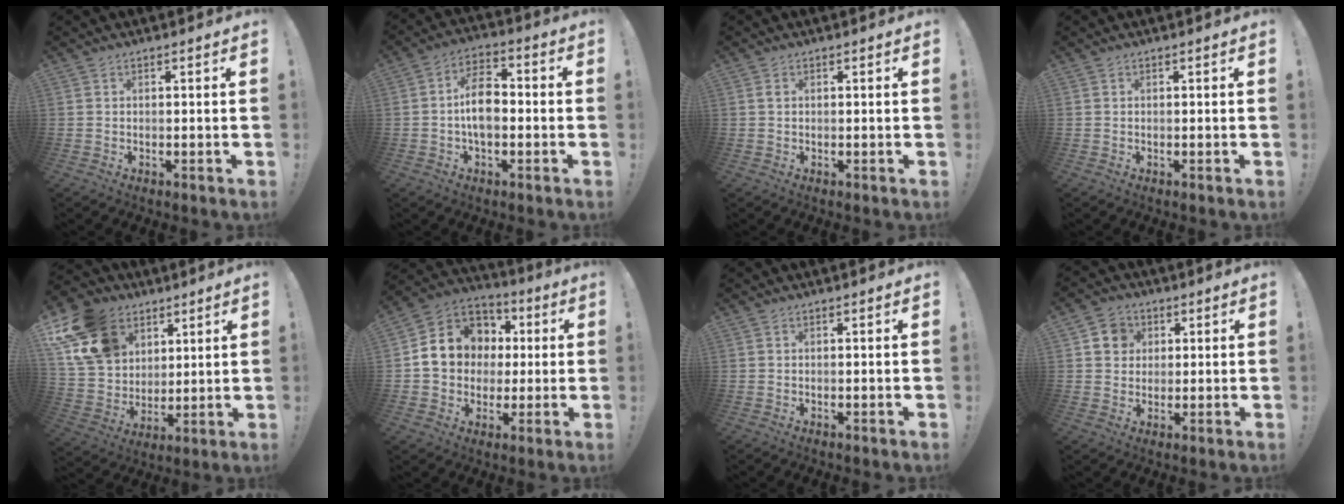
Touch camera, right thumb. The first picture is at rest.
{"total": 10.1, "force": [-1.3, 6.2, 7.9], "torque": [-0.141, 0.012, -0.022]}
{"total": 0.8, "force": [0.2, 0.6, 0.5], "torque": [-0.002, 0.000, 0.003]}
{"total": 0.0}
{"total": 18.3, "force": [8.7, 13.8, 8.2], "torque": [-0.148, -0.039, 0.181]}
{"total": 13.8, "force": [2.0, 12.3, 6.0], "torque": [-0.073, -0.001, 0.054]}
{"total": 0.0}
{"total": 6.8, "force": [1.9, 6.3, 1.9], "torque": [-0.026, -0.003, 0.039]}